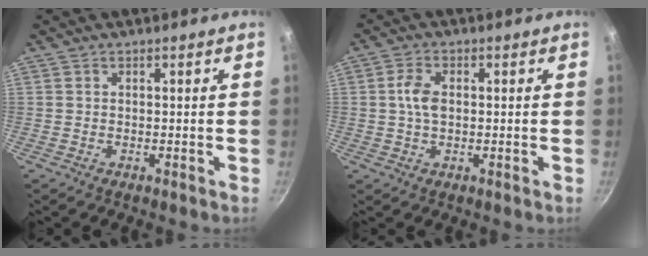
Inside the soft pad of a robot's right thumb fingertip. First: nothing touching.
{"total": 4.4, "force": [0.4, 2.6, 3.5], "torque": [-0.068, 0.008, 0.003]}